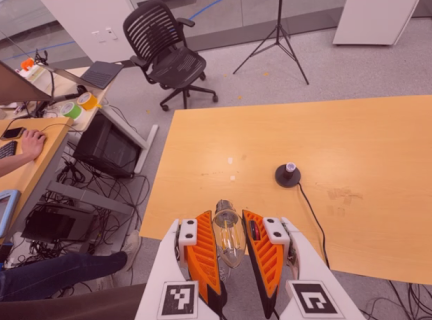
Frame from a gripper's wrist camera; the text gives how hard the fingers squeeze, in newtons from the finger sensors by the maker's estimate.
{"total": 8.5, "left": 7.5, "right": 9.4}